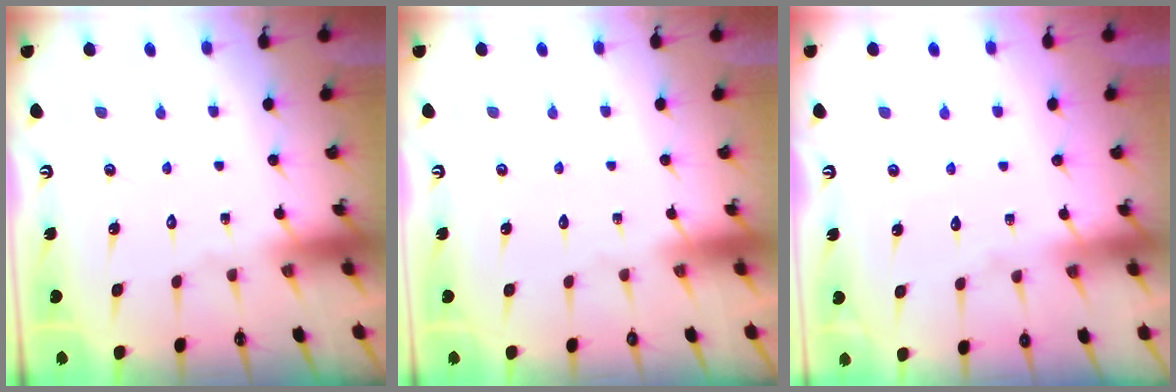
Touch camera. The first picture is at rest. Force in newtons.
{"total": 0.0}
{"total": 2.8, "press": 2.8, "slide": 0.4}